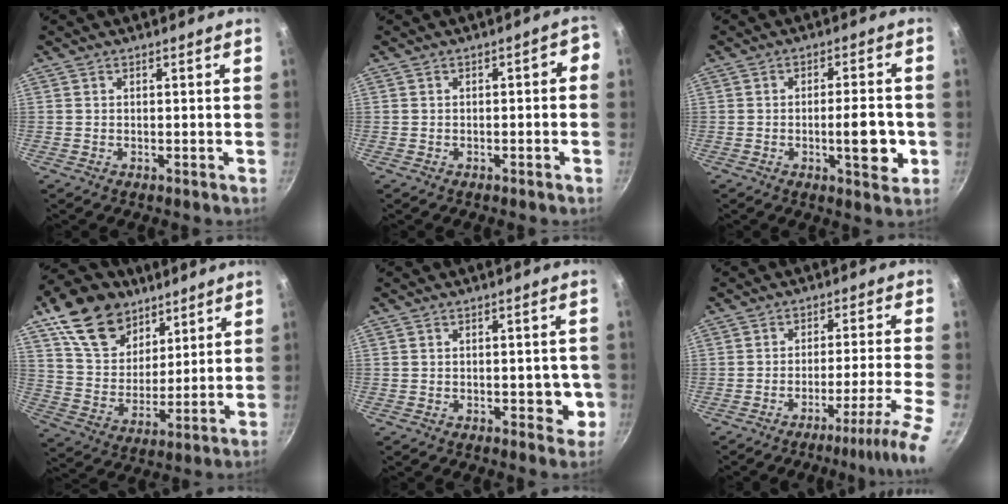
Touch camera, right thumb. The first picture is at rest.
{"total": 2.9, "force": [-0.8, 1.4, 2.4], "torque": [-0.017, 0.030, -0.005]}
{"total": 8.5, "force": [-1.9, 2.8, 7.8], "torque": [-0.096, 0.005, -0.027]}
{"total": 18.2, "force": [10.6, 12.0, 8.6], "torque": [-0.118, -0.044, 0.196]}
{"total": 4.9, "force": [-1.0, 2.8, 4.0], "torque": [-0.024, 0.001, -0.014]}
{"total": 10.5, "force": [-7.3, -1.5, 7.4], "torque": [-0.105, 0.039, -0.104]}